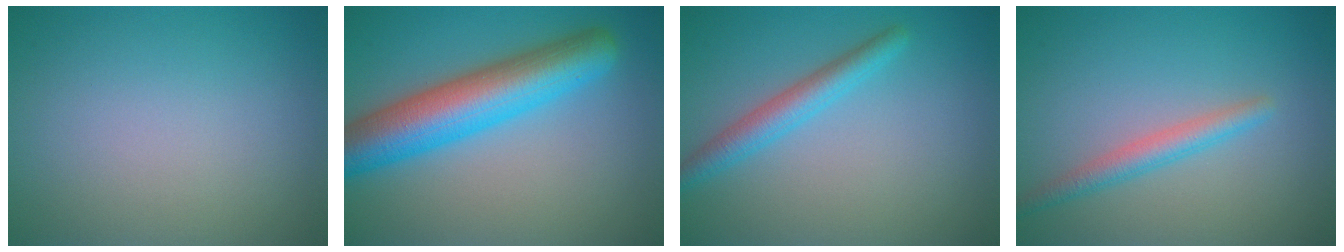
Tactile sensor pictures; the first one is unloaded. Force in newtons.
{"total": 8.5, "press": 8.5, "slide": 0.2}
{"total": 2.9, "press": 2.9, "slide": 0.2}
{"total": 2.4, "press": 2.4, "slide": 0.1}